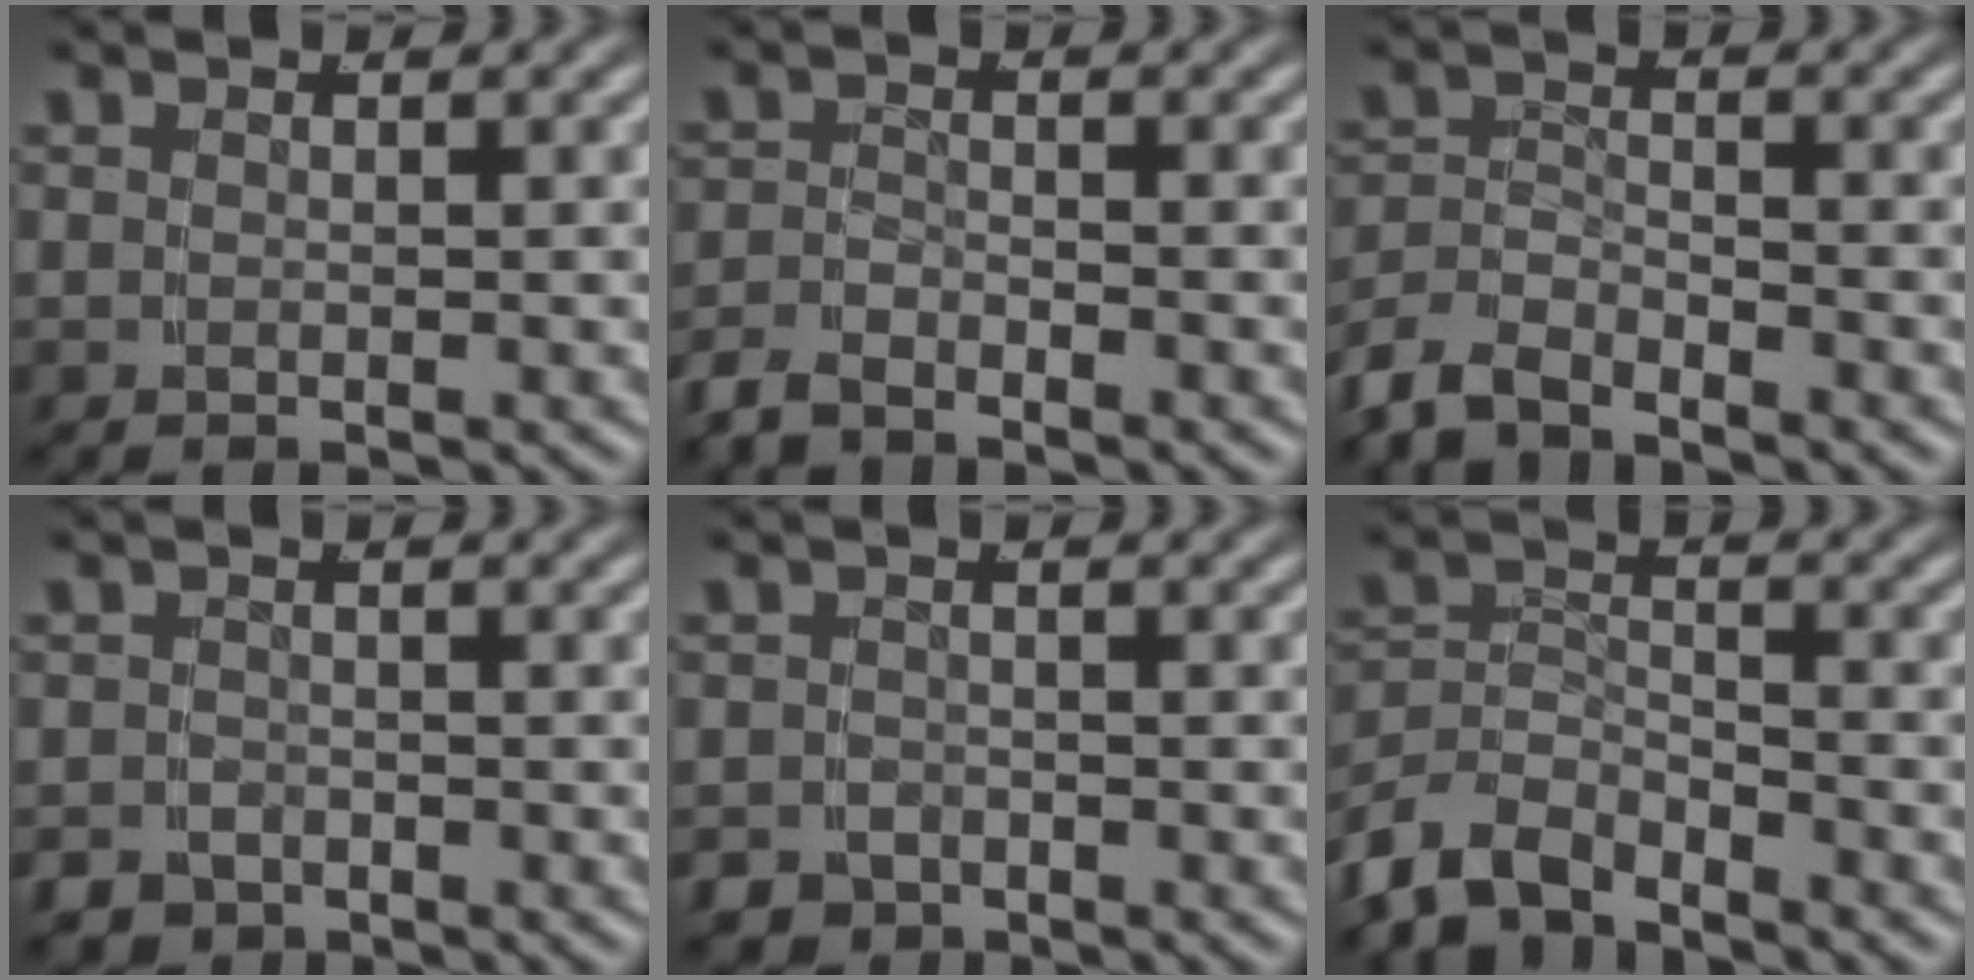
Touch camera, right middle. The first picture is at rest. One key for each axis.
{"total": 2.6, "fx": -2.4, "fy": 0.8, "fz": 0.7, "tx": -0.019, "ty": -0.010, "tz": -0.040}
{"total": 4.6, "fx": -3.4, "fy": 2.6, "fz": 1.8, "tx": -0.049, "ty": -0.014, "tz": -0.059}
{"total": 2.8, "fx": -2.3, "fy": 1.5, "fz": 0.1, "tx": -0.001, "ty": -0.017, "tz": -0.034}
{"total": 2.9, "fx": -2.4, "fy": 1.6, "fz": 0.1, "tx": 0.000, "ty": -0.018, "tz": -0.036}
{"total": 5.6, "fx": -3.8, "fy": 3.3, "fz": 2.4, "tx": -0.061, "ty": -0.023, "tz": -0.061}